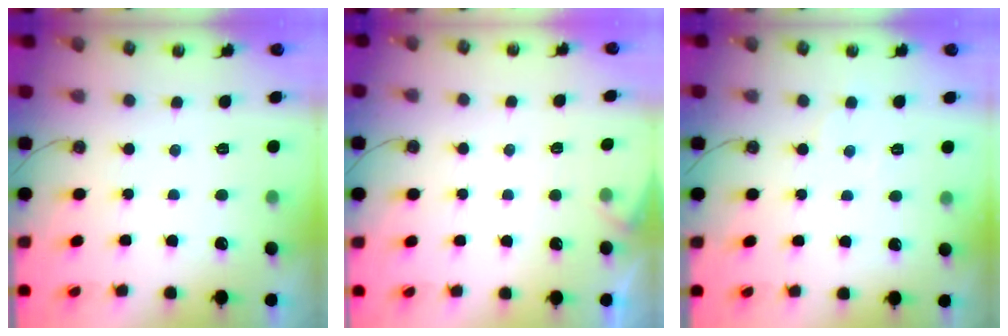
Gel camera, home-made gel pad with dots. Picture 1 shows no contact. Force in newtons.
{"total": 4.0, "press": 3.9, "slide": 0.6}
{"total": 3.4, "press": 3.4, "slide": 0.5}